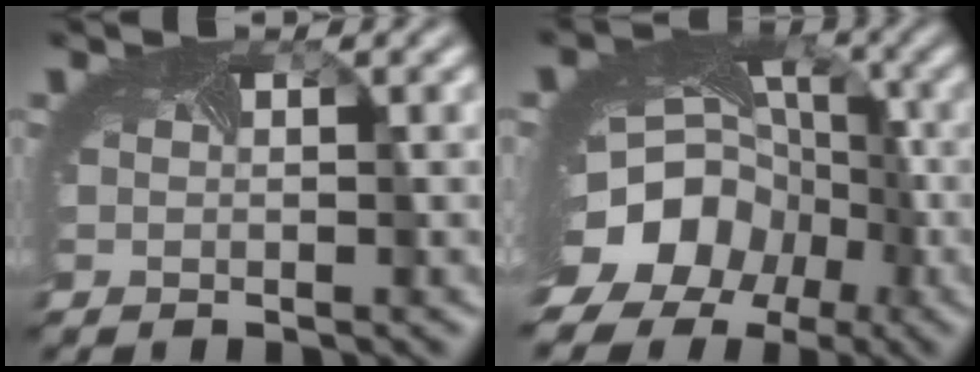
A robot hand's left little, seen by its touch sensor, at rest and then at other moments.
{"total": 14.2, "force": [-5.8, 11.3, 6.2], "torque": [-0.112, -0.038, -0.102]}